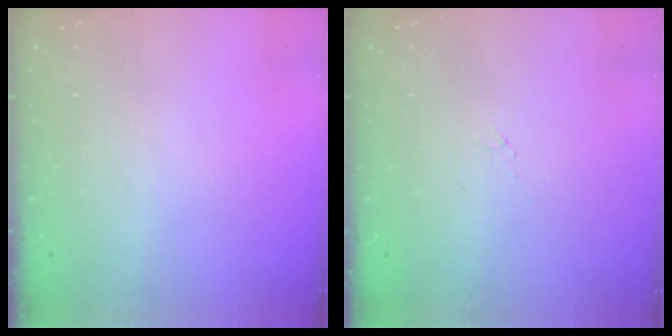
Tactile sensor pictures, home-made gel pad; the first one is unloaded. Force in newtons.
{"total": 0.9, "press": 0.8, "slide": 0.4}